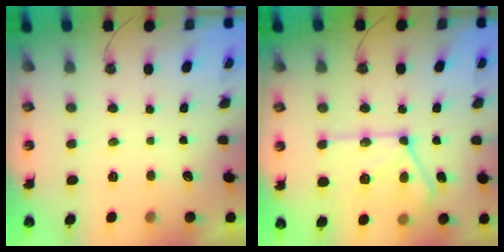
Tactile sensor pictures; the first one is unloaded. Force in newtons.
{"total": 17.5, "press": 17.5, "slide": 1.4}